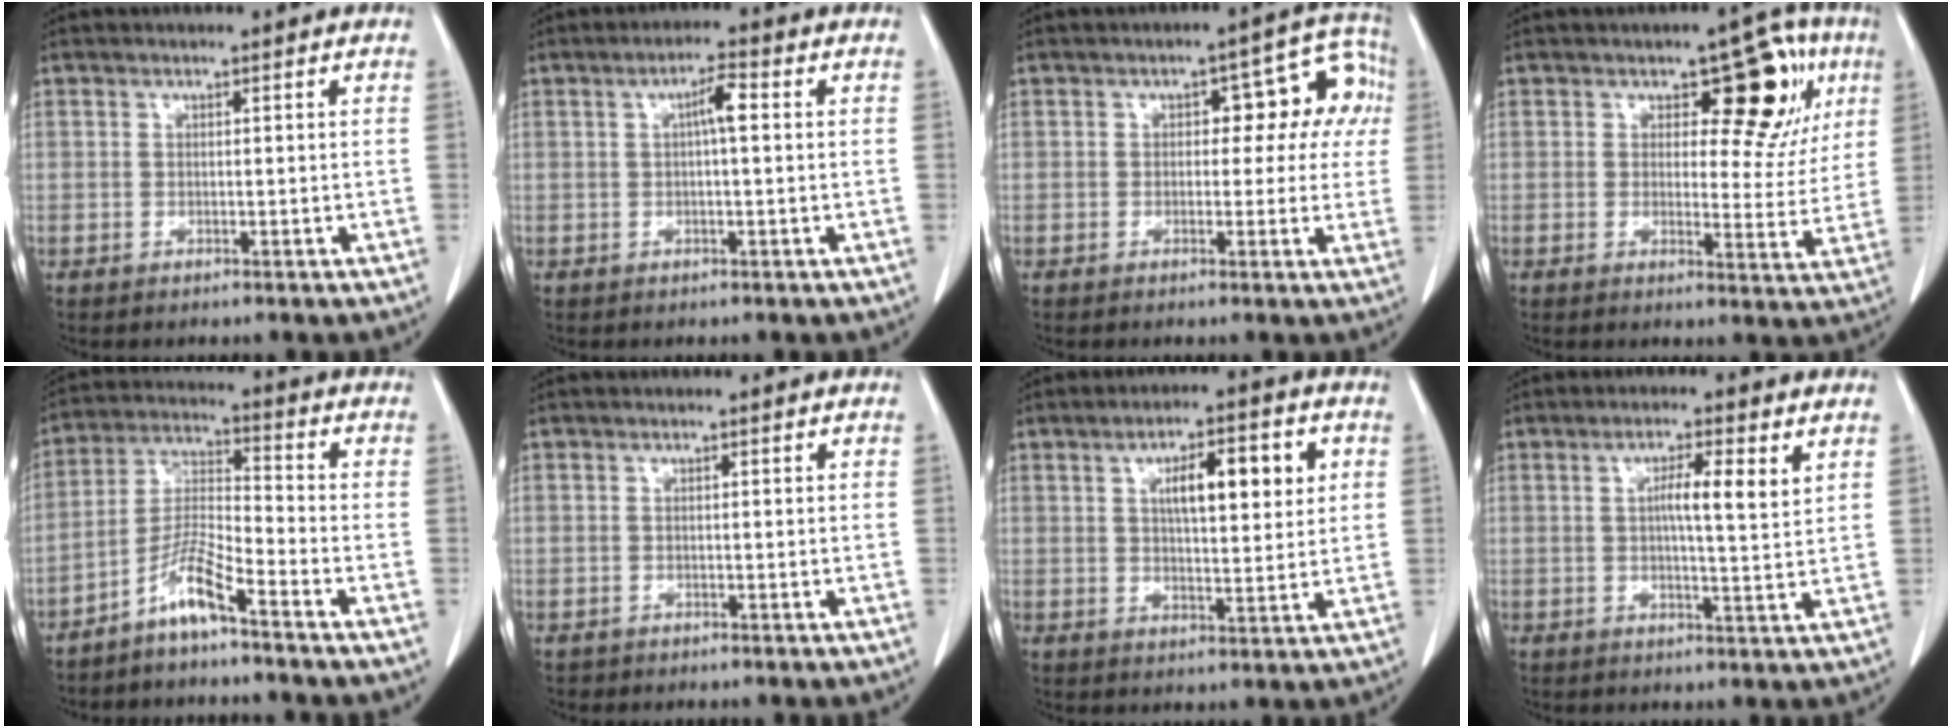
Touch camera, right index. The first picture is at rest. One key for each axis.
{"total": 3.4, "fx": 0.6, "fy": 0.5, "fz": 3.4, "tx": -0.061, "ty": 0.007, "tz": 0.008}
{"total": 8.3, "fx": 1.2, "fy": 4.4, "fz": 6.9, "tx": -0.065, "ty": 0.043, "tz": 0.012}
{"total": 10.9, "fx": 4.5, "fy": 5.5, "fz": 8.3, "tx": -0.082, "ty": 0.020, "tz": 0.057}
{"total": 6.7, "fx": -4.9, "fy": 0.2, "fz": 4.6, "tx": -0.104, "ty": -0.005, "tz": -0.099}
{"total": 0.9, "fx": -0.5, "fy": 0.8, "fz": -0.2, "tx": -0.008, "ty": 0.005, "tz": -0.008}
{"total": 9.2, "fx": 2.7, "fy": 2.6, "fz": 8.4, "tx": -0.133, "ty": 0.014, "tz": 0.045}
{"total": 5.7, "fx": 2.0, "fy": 0.5, "fz": 5.3, "tx": -0.092, "ty": 0.002, "tz": 0.029}